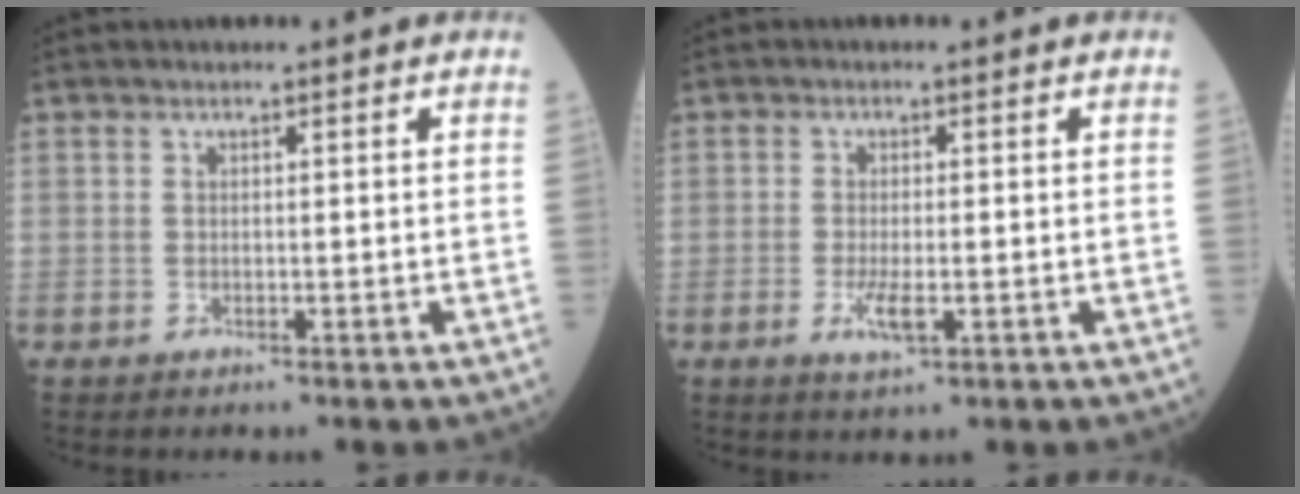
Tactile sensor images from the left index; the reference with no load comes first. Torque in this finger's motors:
{"motor_torque": [0.43, 0.24, 0.20, 0.06]}